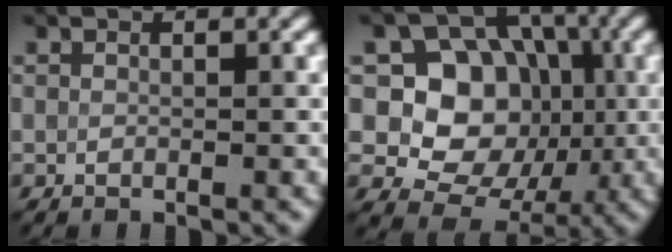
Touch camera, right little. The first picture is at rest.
{"total": 9.7, "force": [0.1, 8.4, 4.9], "torque": [-0.066, 0.002, -0.023]}